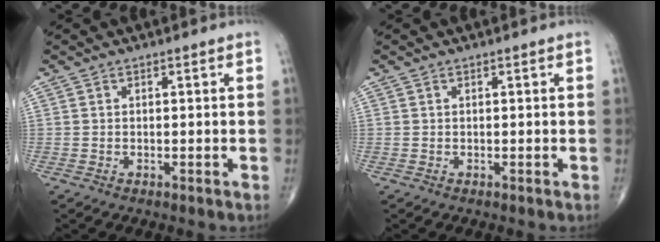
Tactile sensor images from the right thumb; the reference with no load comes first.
{"total": 0.0}